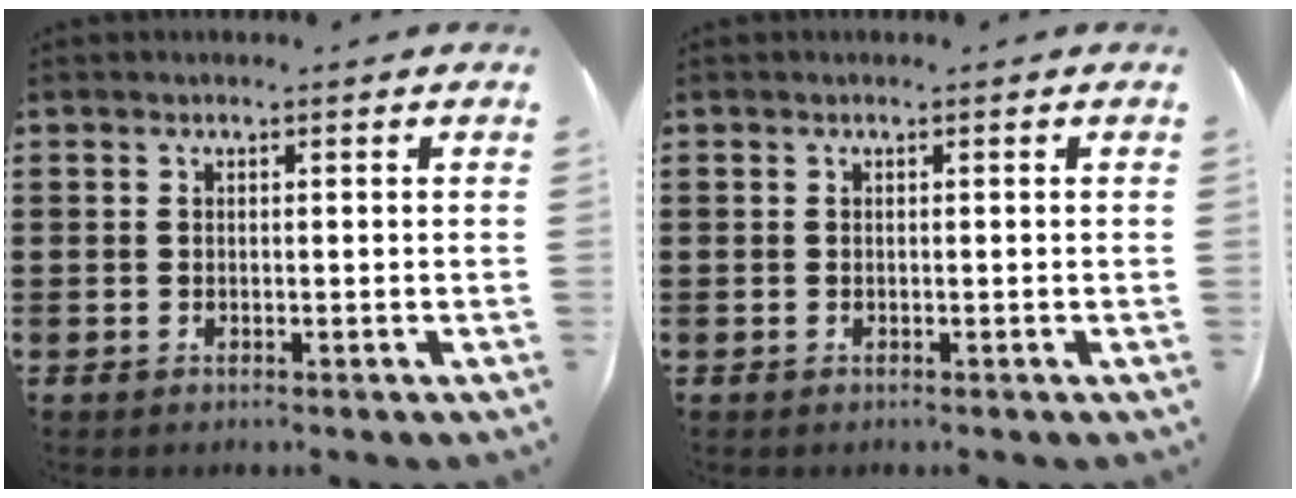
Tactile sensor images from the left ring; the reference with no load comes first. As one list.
[{"total": 0.0}]